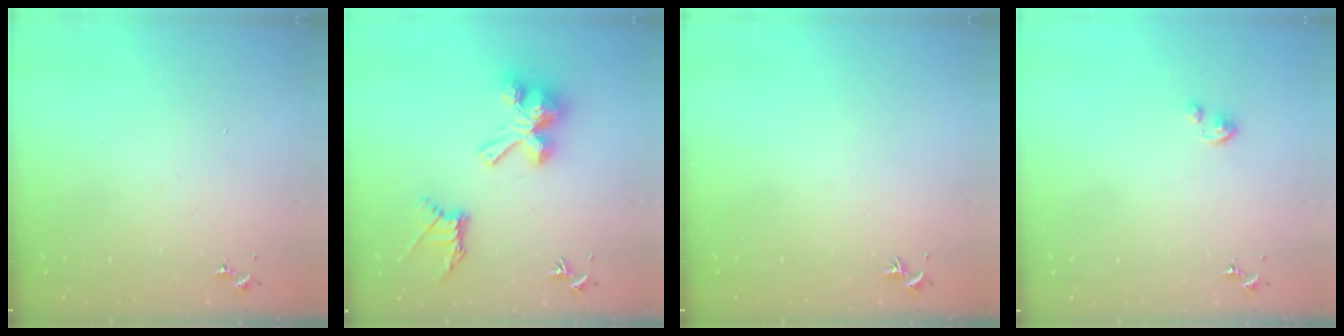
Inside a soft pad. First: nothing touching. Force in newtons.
{"total": 17.8, "press": 17.8, "slide": 1.1}
{"total": 0.0}
{"total": 2.2, "press": 2.2, "slide": 0.2}